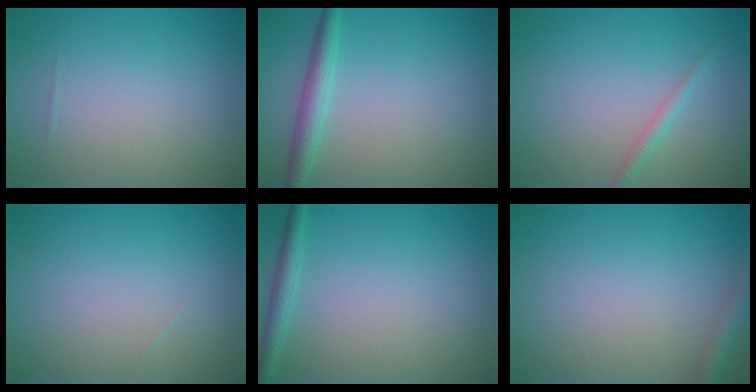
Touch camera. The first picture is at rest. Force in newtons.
{"total": 2.5, "press": 2.5, "slide": 0.1}
{"total": 1.2, "press": 1.2, "slide": 0.0}
{"total": 0.0}
{"total": 1.8, "press": 1.8, "slide": 0.1}
{"total": 2.0, "press": 2.0, "slide": 0.1}